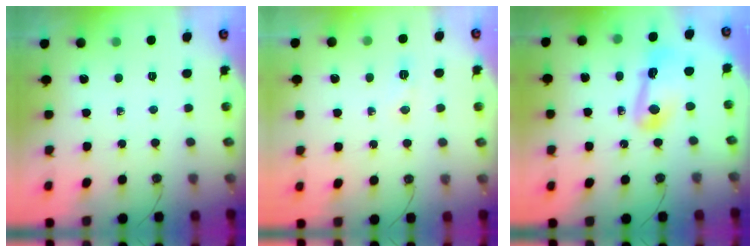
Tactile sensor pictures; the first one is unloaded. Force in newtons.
{"total": 5.8, "press": 5.7, "slide": 0.9}
{"total": 11.0, "press": 10.9, "slide": 1.1}